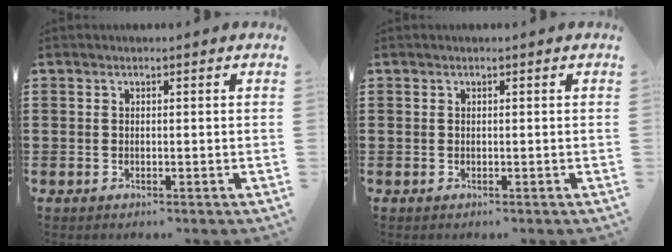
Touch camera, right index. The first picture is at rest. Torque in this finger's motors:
{"motor_torque": [0.13, -0.13, 0.00, 0.00]}